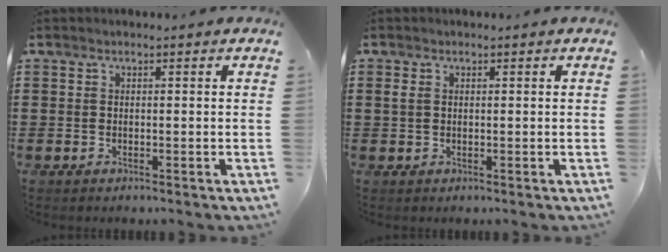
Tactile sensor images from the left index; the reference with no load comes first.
{"total": 1.3, "force": [0.2, 0.8, 1.0], "torque": [-0.030, 0.003, 0.001]}